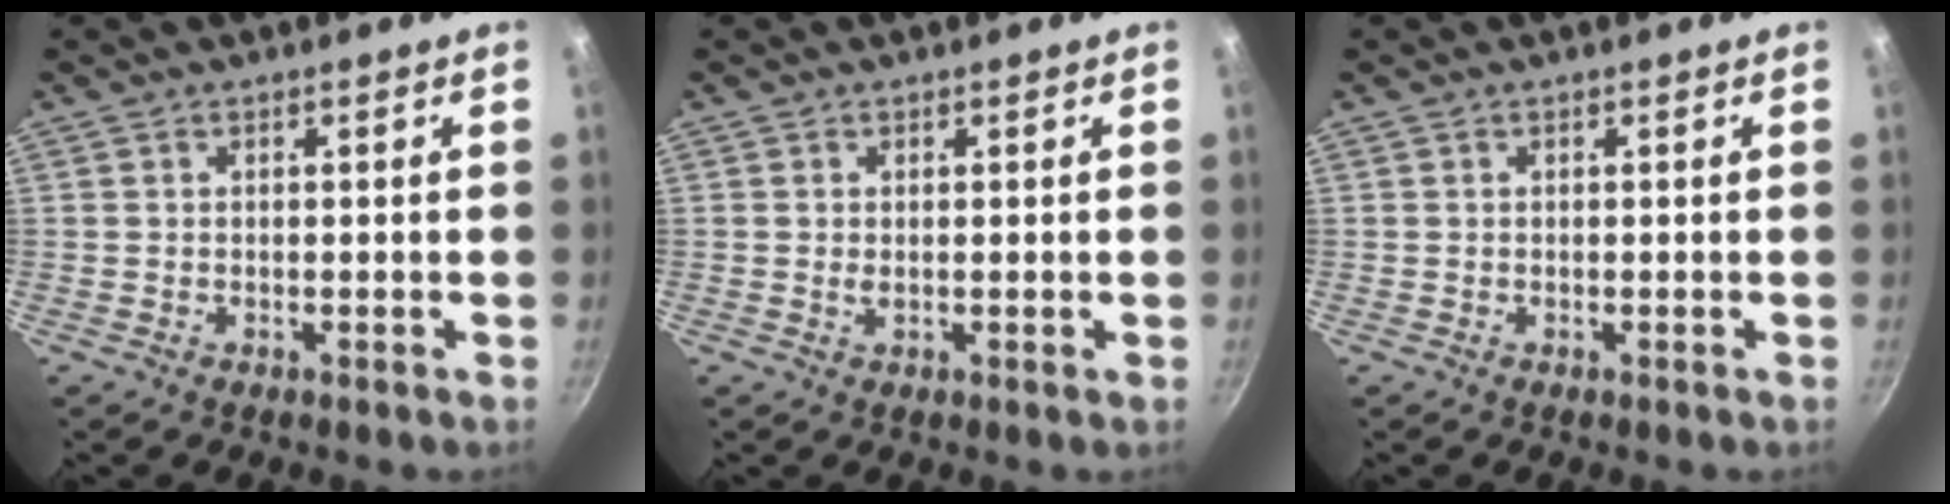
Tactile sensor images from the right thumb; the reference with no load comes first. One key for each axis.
{"total": 0.8, "fx": 0.2, "fy": 0.2, "fz": 0.7, "tx": -0.015, "ty": -0.003, "tz": 0.000}
{"total": 0.0}